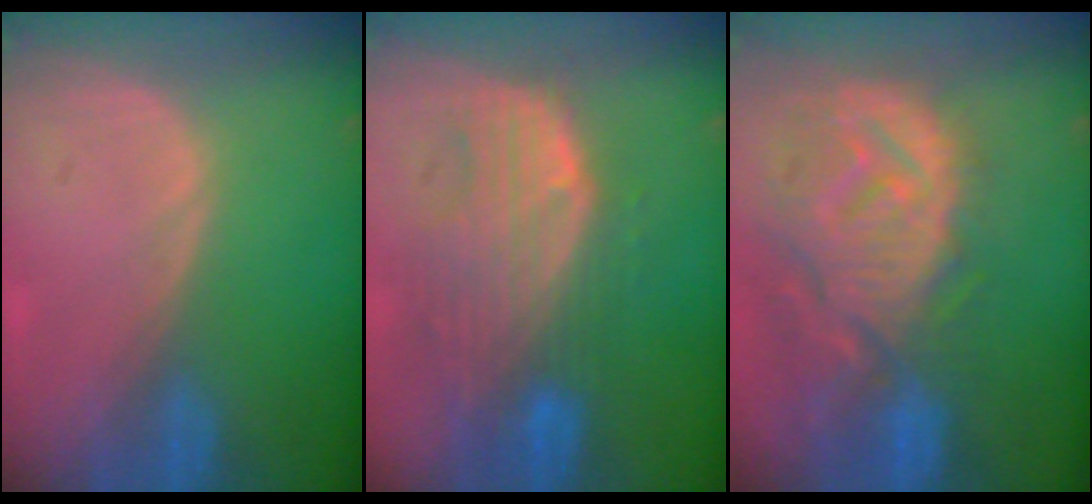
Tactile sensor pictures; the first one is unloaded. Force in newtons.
{"total": 9.9, "press": 8.6, "slide": 4.8}
{"total": 13.0, "press": 11.4, "slide": 6.3}